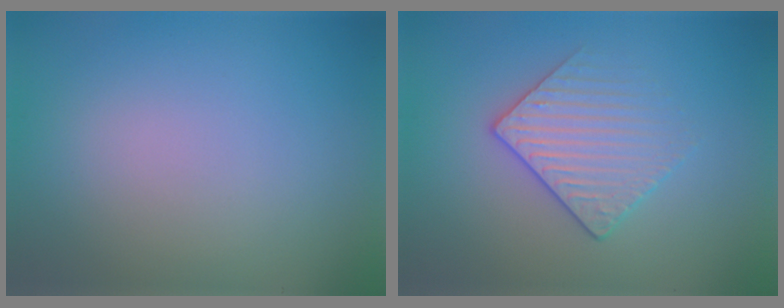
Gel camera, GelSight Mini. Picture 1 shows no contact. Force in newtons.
{"total": 2.4, "press": 2.1, "slide": 1.1}